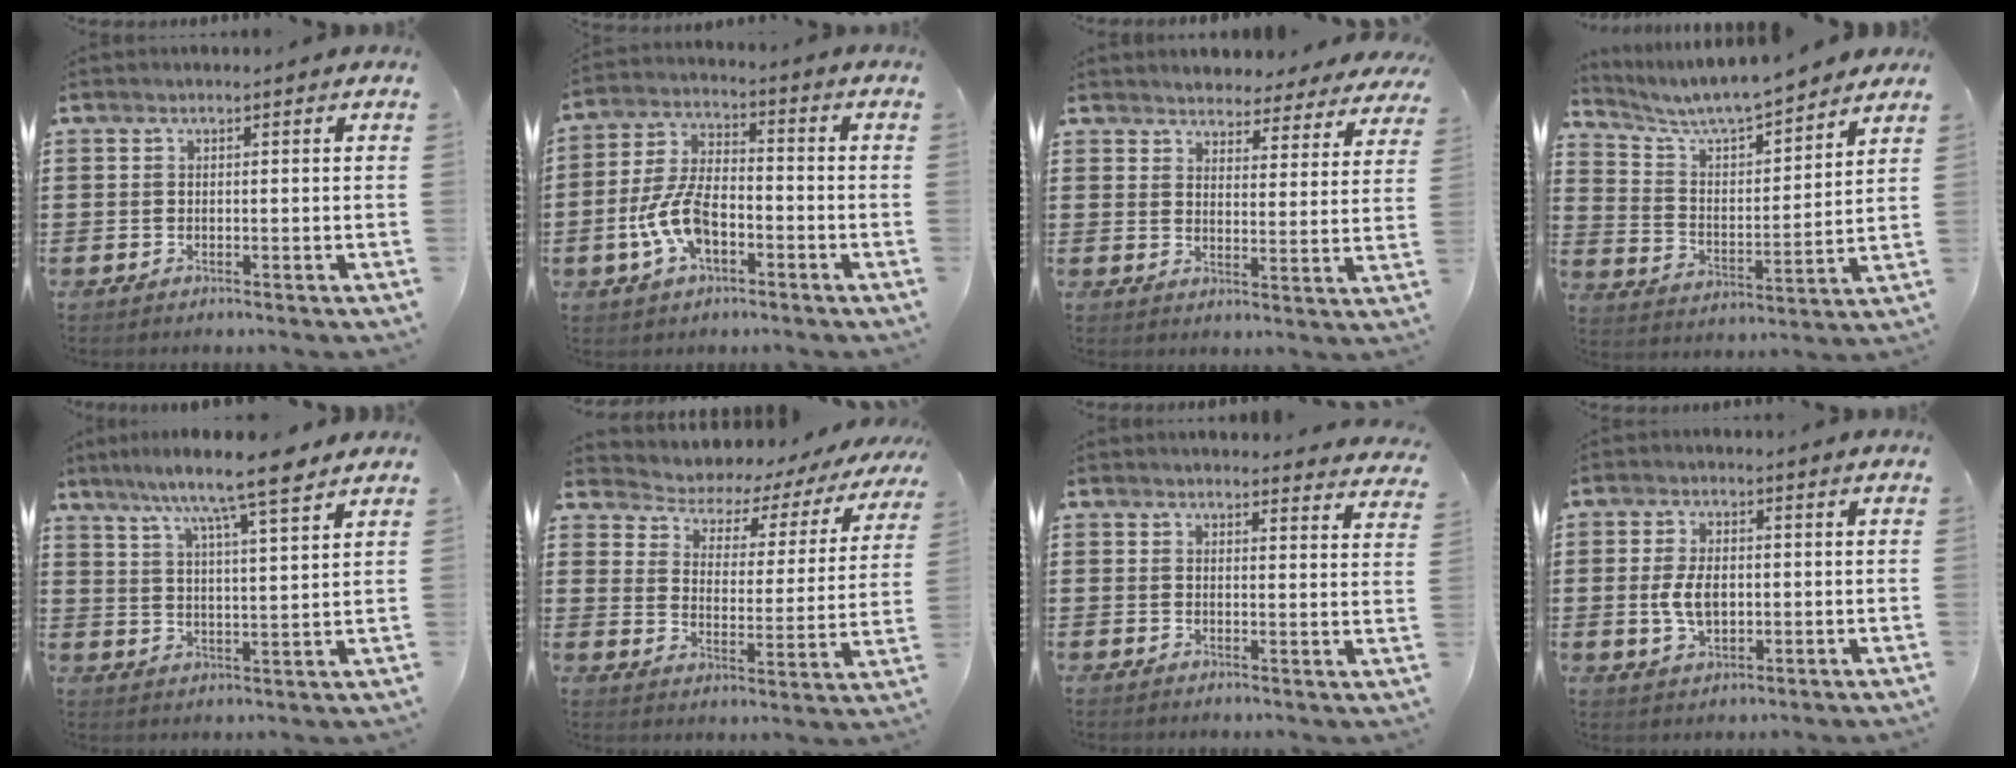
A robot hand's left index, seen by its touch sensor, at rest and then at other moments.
{"total": 9.3, "force": [-3.5, 4.8, 7.2], "torque": [-0.172, 0.000, -0.071]}
{"total": 4.0, "force": [3.9, 0.5, -0.2], "torque": [-0.011, -0.025, 0.067]}
{"total": 6.6, "force": [6.2, 0.6, 2.2], "torque": [-0.071, -0.041, 0.103]}
{"total": 8.4, "force": [6.8, 0.2, 5.0], "torque": [-0.109, -0.030, 0.112]}
{"total": 3.4, "force": [3.1, 1.3, 0.6], "torque": [-0.037, -0.030, 0.042]}
{"total": 2.8, "force": [2.7, 0.4, 0.0], "torque": [0.000, -0.014, 0.050]}
{"total": 5.4, "force": [-0.2, 3.1, 4.4], "torque": [-0.091, 0.000, -0.009]}